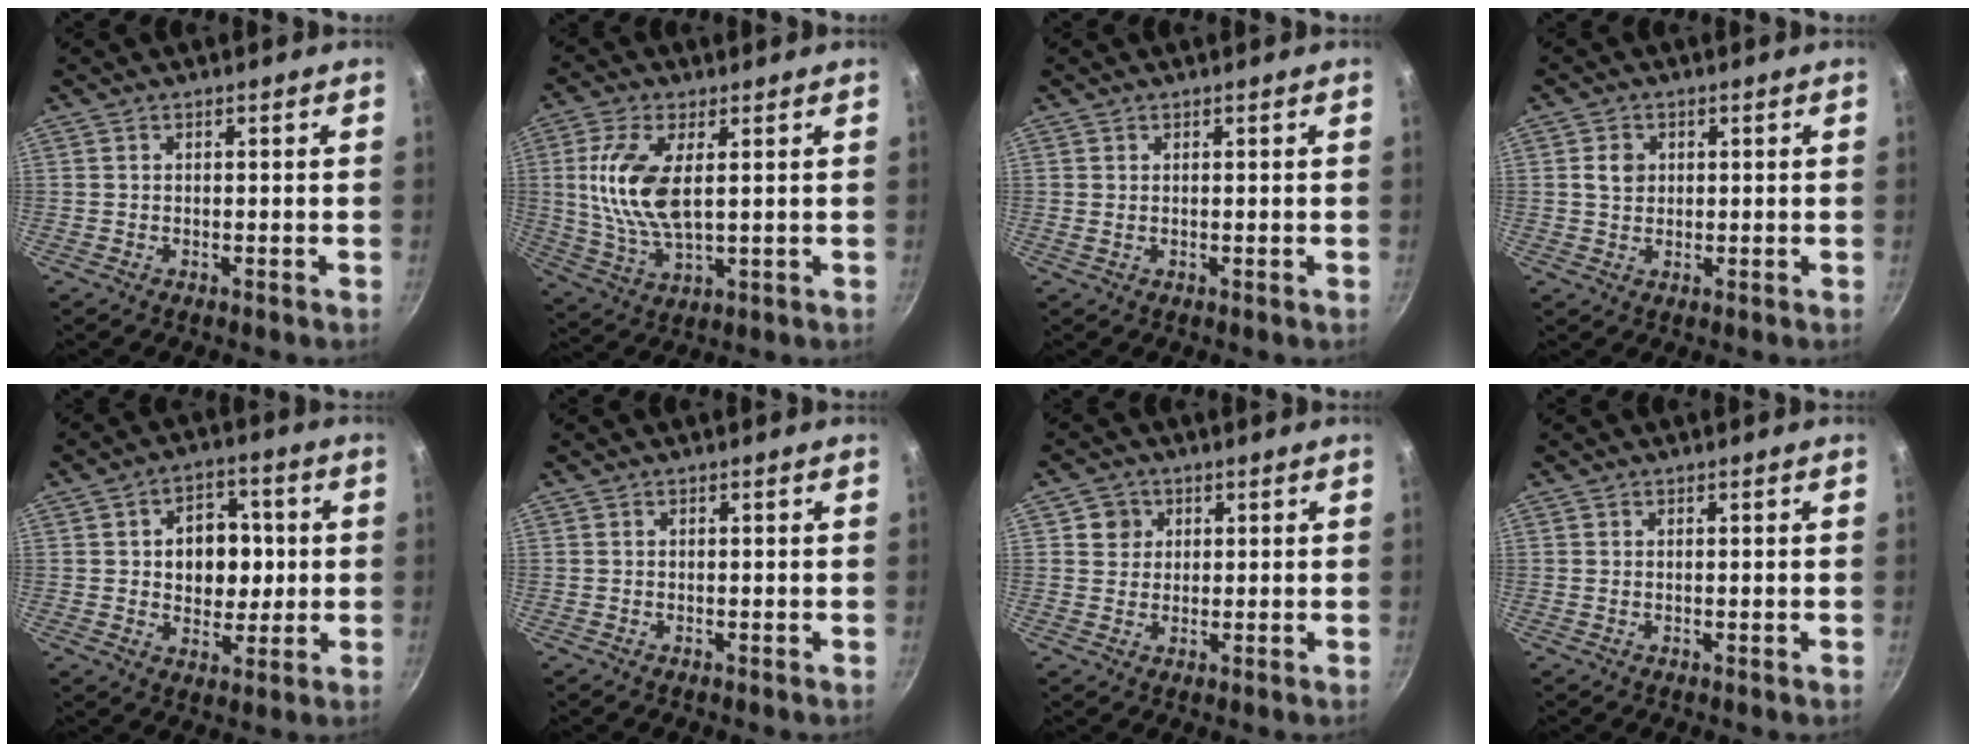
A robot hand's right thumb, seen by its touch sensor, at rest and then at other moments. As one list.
[{"total": 12.1, "force": [2.1, 5.5, 10.6], "torque": [-0.213, -0.007, 0.047]}, {"total": 0.5, "force": [0.2, 0.0, 0.5], "torque": [-0.009, -0.002, 0.004]}, {"total": 3.3, "force": [0.7, 2.8, 1.7], "torque": [-0.018, 0.002, 0.011]}, {"total": 10.7, "force": [1.1, 8.0, 6.9], "torque": [-0.059, 0.004, 0.014]}, {"total": 0.0}, {"total": 3.7, "force": [1.2, 3.5, 0.6], "torque": [0.018, 0.003, 0.014]}, {"total": 0.0}]